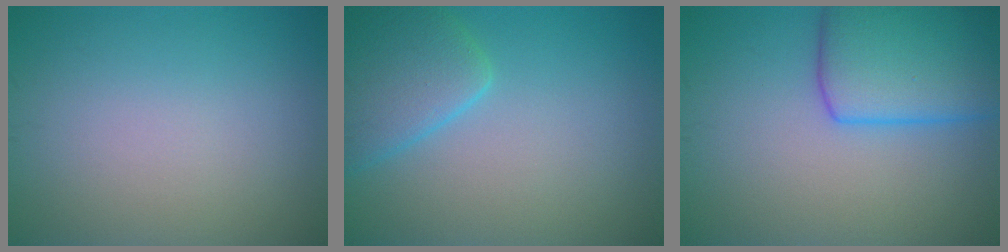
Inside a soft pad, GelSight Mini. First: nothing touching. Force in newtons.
{"total": 4.6, "press": 4.6, "slide": 0.4}
{"total": 7.7, "press": 7.7, "slide": 0.2}